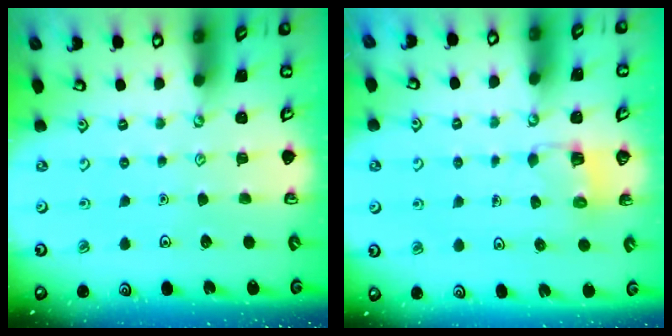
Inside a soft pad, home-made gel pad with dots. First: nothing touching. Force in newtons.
{"total": 3.1, "press": 3.1, "slide": 0.2}